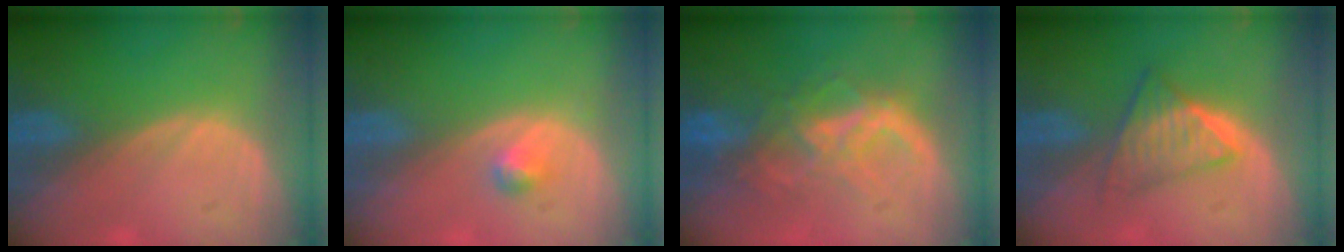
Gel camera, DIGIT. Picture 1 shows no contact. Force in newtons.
{"total": 1.7, "press": 1.7, "slide": 0.2}
{"total": 8.7, "press": 7.6, "slide": 4.4}
{"total": 6.4, "press": 5.6, "slide": 3.1}